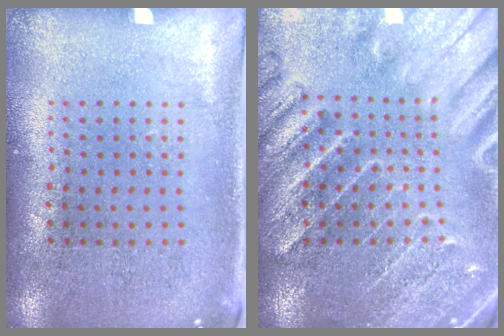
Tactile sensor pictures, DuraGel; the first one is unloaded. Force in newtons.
{"total": 3.0, "press": 2.9, "slide": 0.8}